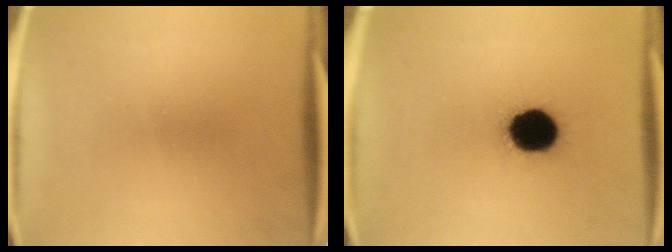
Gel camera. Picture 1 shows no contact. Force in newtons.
{"total": 14.9}